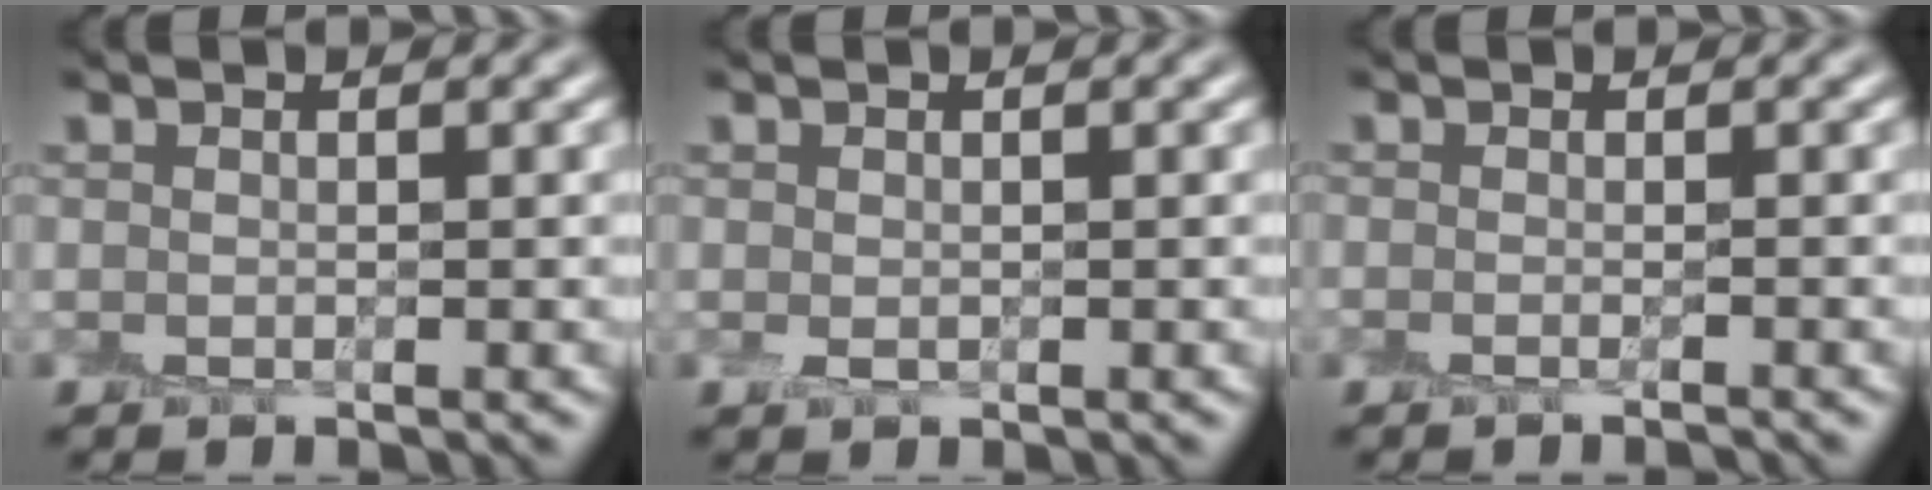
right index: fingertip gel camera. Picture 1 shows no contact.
{"total": 0.8, "force": [-0.2, 0.6, 0.6], "torque": [-0.013, -0.002, -0.001]}
{"total": 1.1, "force": [-0.8, 0.1, 0.7], "torque": [-0.015, -0.008, -0.017]}